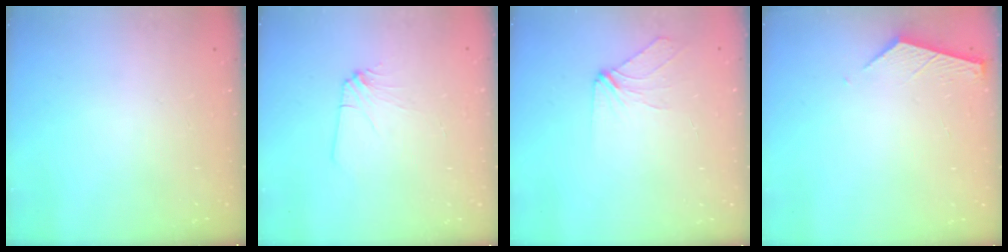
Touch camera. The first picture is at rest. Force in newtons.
{"total": 2.5, "press": 2.5, "slide": 0.2}
{"total": 4.9, "press": 4.8, "slide": 1.0}
{"total": 2.4, "press": 2.4, "slide": 0.3}